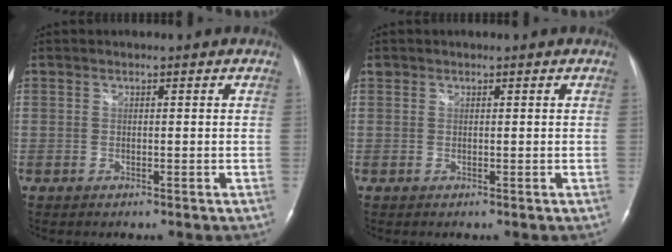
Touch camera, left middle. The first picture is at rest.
{"total": 0.6, "force": [0.5, 0.3, 0.1], "torque": [-0.002, 0.008, 0.009]}